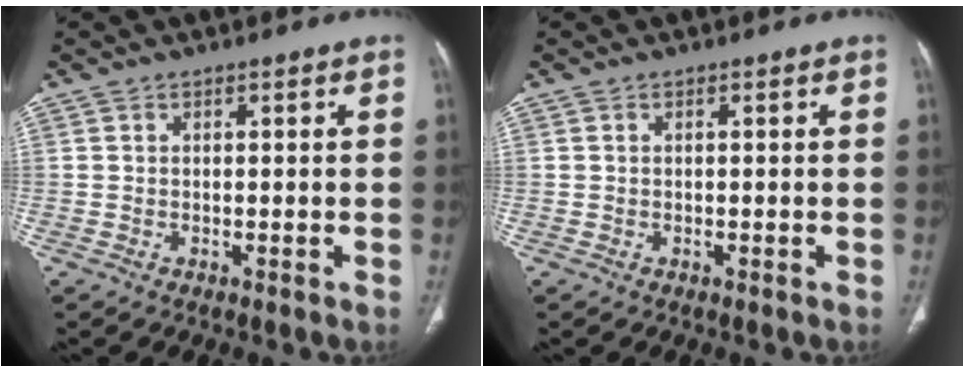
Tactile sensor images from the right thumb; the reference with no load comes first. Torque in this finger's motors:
{"motor_torque": [-0.08, 0.23, -0.16, 0.05, 0.02]}